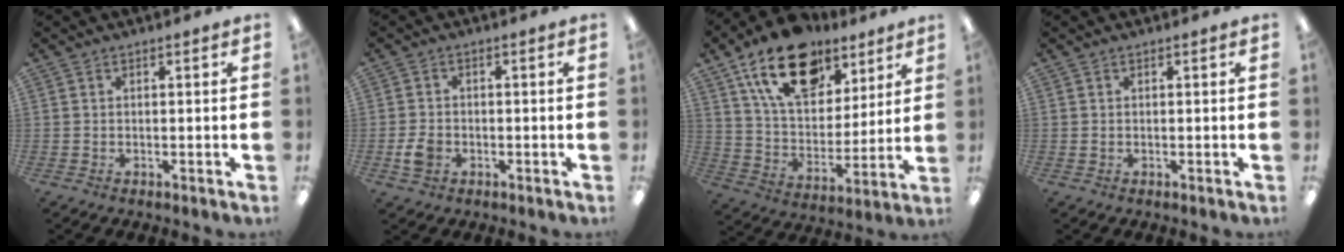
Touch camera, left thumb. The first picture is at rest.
{"total": 3.9, "force": [-1.3, 2.8, 2.3], "torque": [-0.043, 0.006, -0.022]}
{"total": 20.3, "force": [12.3, 11.8, 11.0], "torque": [-0.184, -0.058, 0.220]}
{"total": 0.6, "force": [0.2, 0.3, 0.4], "torque": [-0.009, 0.003, 0.002]}